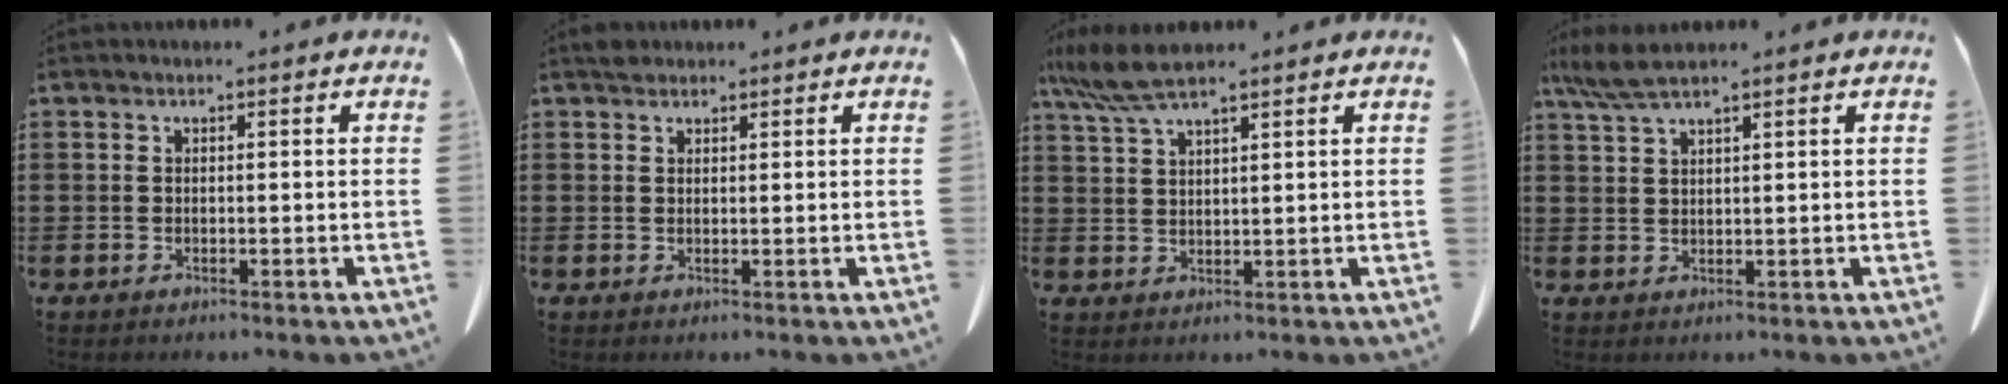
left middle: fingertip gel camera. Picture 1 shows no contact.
{"total": 1.7, "force": [1.4, 0.8, 0.3], "torque": [-0.003, 0.001, 0.026]}
{"total": 6.3, "force": [4.8, 0.9, 3.9], "torque": [-0.095, -0.008, 0.086]}
{"total": 4.2, "force": [3.2, 0.5, 2.7], "torque": [-0.060, 0.000, 0.059]}